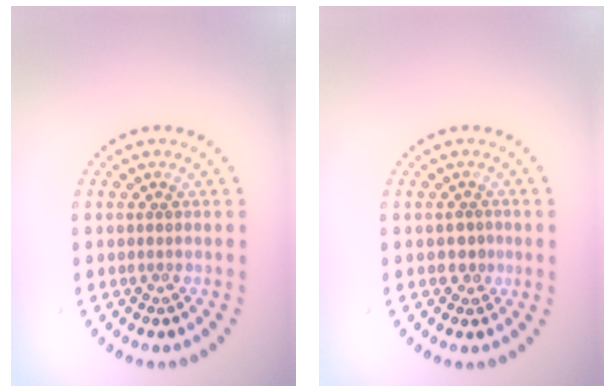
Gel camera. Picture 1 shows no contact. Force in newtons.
{"total": 1.2, "press": 1.2, "slide": 0.4}